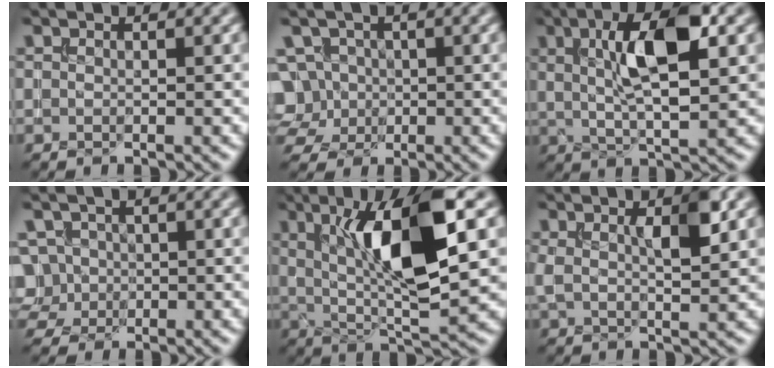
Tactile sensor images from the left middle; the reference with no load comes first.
{"total": 6.0, "force": [0.4, 5.4, 2.6], "torque": [-0.050, 0.036, -0.020]}
{"total": 8.3, "force": [2.3, 2.6, 7.5], "torque": [-0.124, 0.005, 0.037]}
{"total": 4.8, "force": [0.2, 4.3, 2.0], "torque": [-0.037, 0.032, -0.008]}
{"total": 10.1, "force": [2.4, 2.6, 9.5], "torque": [-0.157, 0.000, 0.045]}
{"total": 4.0, "force": [1.4, 1.0, 3.6], "torque": [-0.067, 0.002, 0.024]}